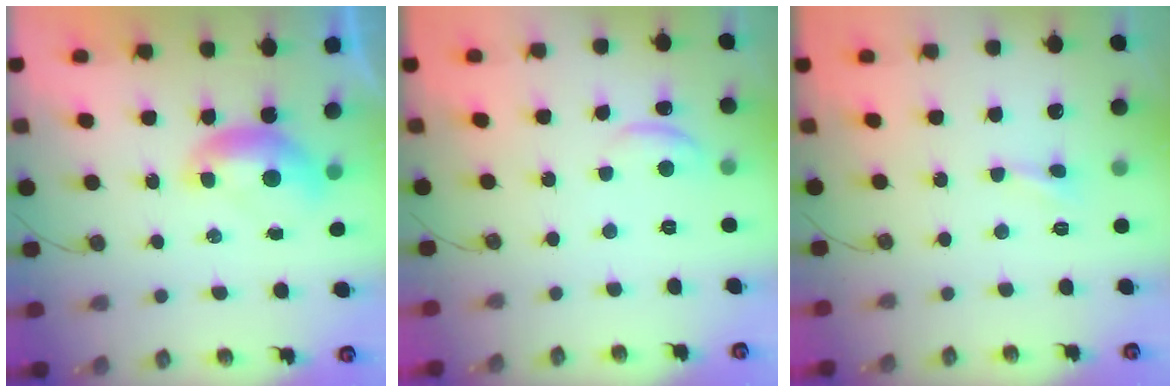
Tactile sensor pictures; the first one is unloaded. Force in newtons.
{"total": 1.1, "press": 1.0, "slide": 0.6}
{"total": 1.3, "press": 1.2, "slide": 0.5}